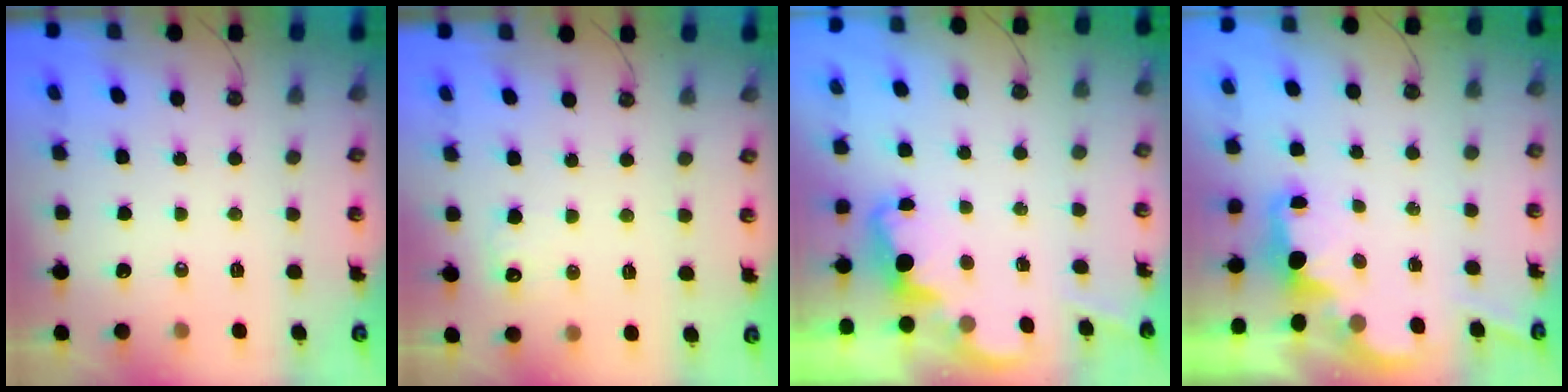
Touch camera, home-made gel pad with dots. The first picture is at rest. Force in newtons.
{"total": 4.9, "press": 4.8, "slide": 1.2}
{"total": 2.0, "press": 1.9, "slide": 0.5}
{"total": 1.9, "press": 1.7, "slide": 0.7}